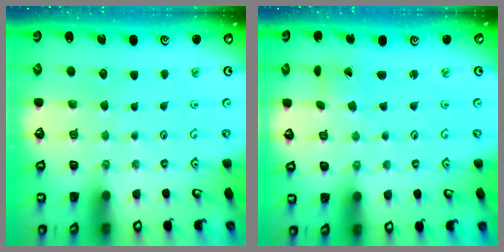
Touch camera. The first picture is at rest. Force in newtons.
{"total": 0.5, "press": 0.5, "slide": 0.1}